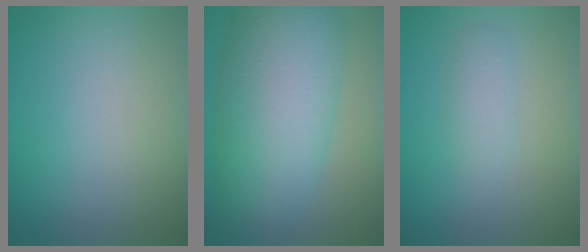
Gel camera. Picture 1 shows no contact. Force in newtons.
{"total": 10.8, "press": 10.8, "slide": 0.4}
{"total": 1.7, "press": 1.7, "slide": 0.1}